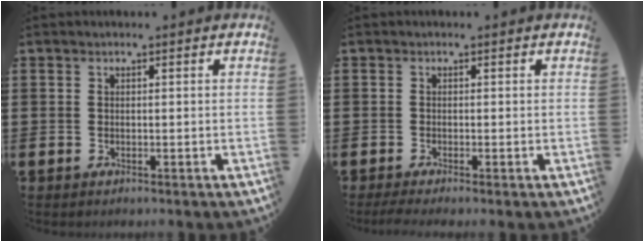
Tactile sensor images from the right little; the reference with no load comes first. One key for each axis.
{"total": 0.9, "fx": -0.4, "fy": 0.1, "fz": 0.8, "tx": -0.014, "ty": -0.003, "tz": -0.008}